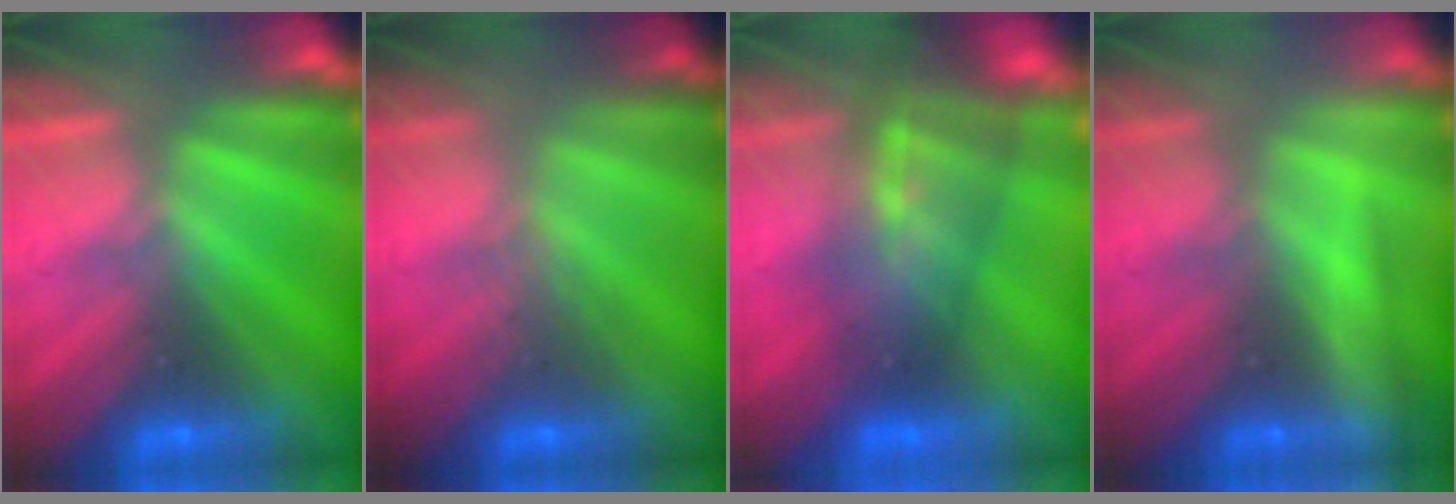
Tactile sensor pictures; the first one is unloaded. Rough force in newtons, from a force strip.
{"total": 2.9}
{"total": 11.3}
{"total": 2.3}